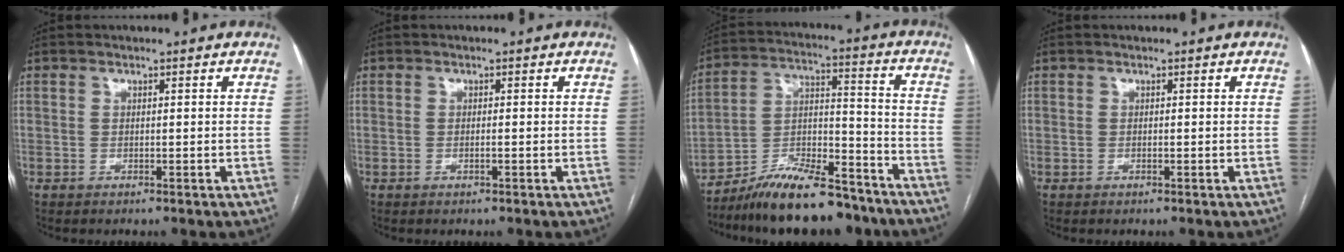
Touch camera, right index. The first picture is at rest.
{"total": 0.7, "force": [-0.4, 0.1, 0.6], "torque": [-0.013, 0.000, -0.005]}
{"total": 17.5, "force": [-14.8, 4.3, 8.5], "torque": [-0.154, 0.018, -0.251]}
{"total": 0.0}